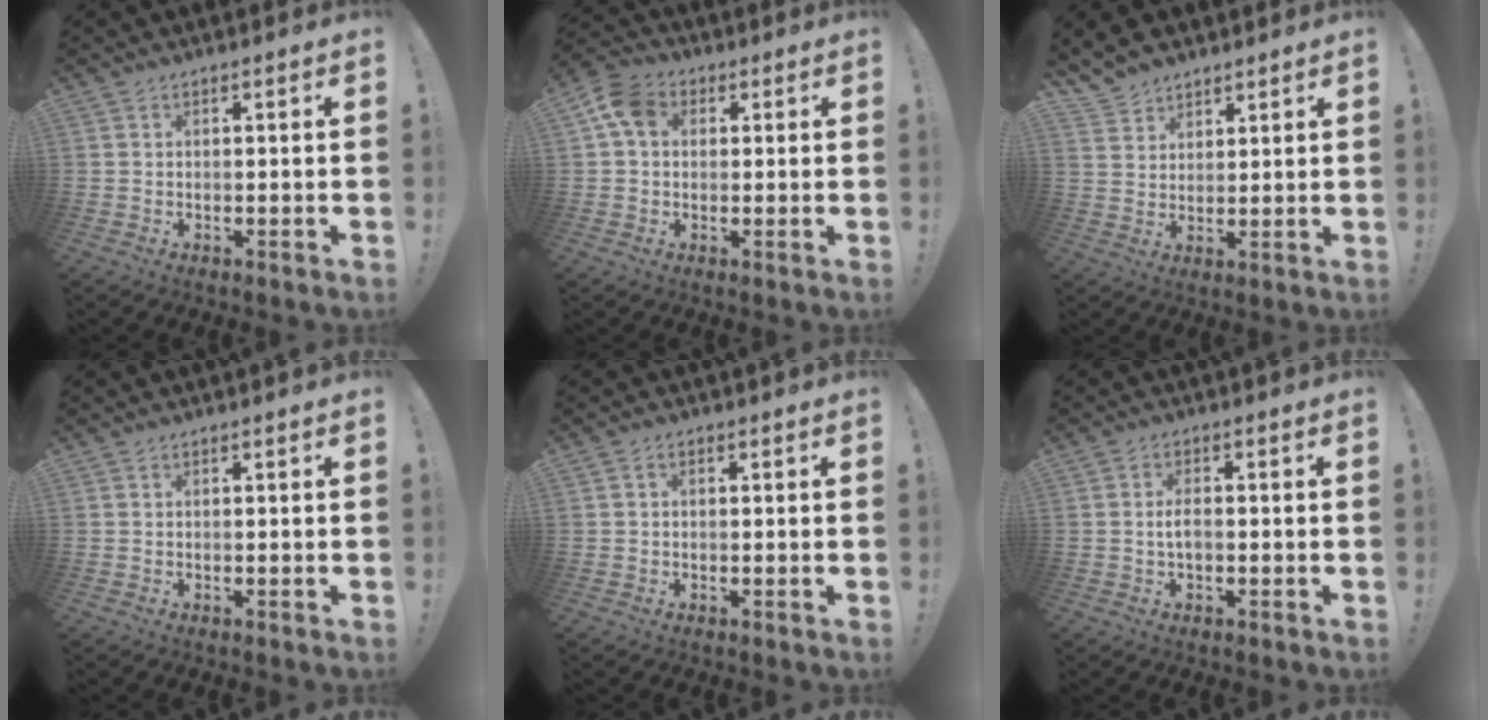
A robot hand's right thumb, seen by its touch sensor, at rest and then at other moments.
{"total": 8.5, "force": [2.4, 6.3, 5.2], "torque": [-0.093, 0.009, 0.048]}
{"total": 6.5, "force": [5.4, 3.3, 1.1], "torque": [-0.034, -0.034, 0.109]}
{"total": 0.0}
{"total": 1.1, "force": [-0.1, 0.8, 0.8], "torque": [-0.005, 0.000, -0.004]}
{"total": 3.3, "force": [-0.6, 1.4, 2.9], "torque": [-0.058, 0.005, -0.013]}